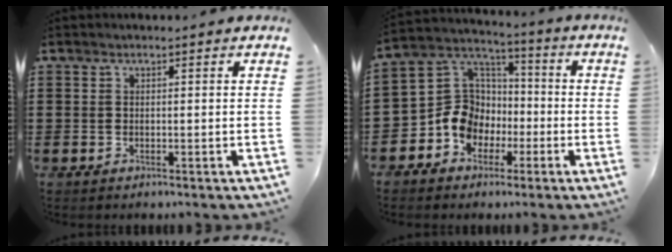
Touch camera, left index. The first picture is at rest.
{"total": 9.7, "force": [-3.0, 8.7, 3.1], "torque": [-0.109, 0.006, -0.059]}